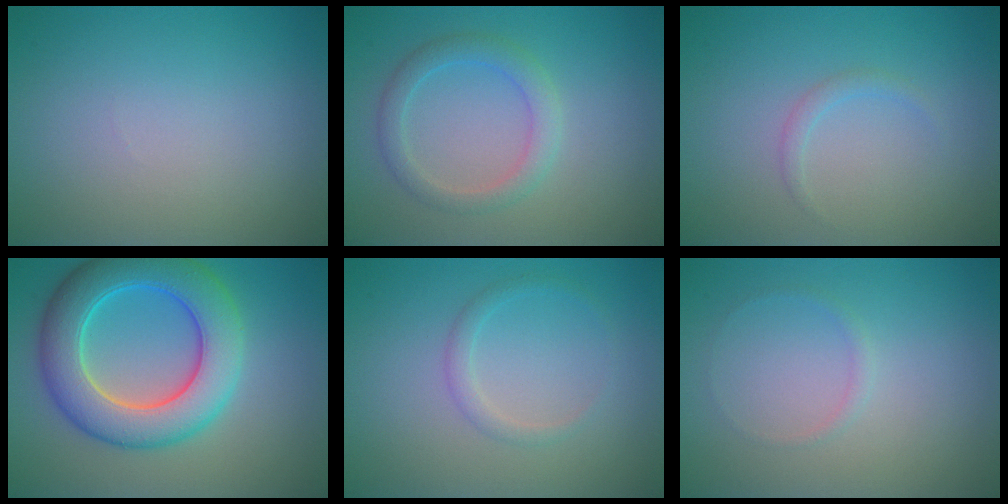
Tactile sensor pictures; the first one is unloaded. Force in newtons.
{"total": 2.6, "press": 2.6, "slide": 0.4}
{"total": 0.9, "press": 0.9, "slide": 0.1}
{"total": 8.6, "press": 8.6, "slide": 0.2}
{"total": 1.2, "press": 1.2, "slide": 0.1}
{"total": 0.7, "press": 0.7, "slide": 0.1}